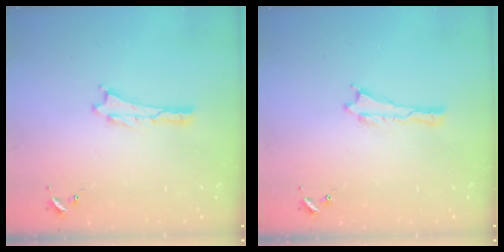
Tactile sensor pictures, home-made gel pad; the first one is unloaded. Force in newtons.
{"total": 0.0}